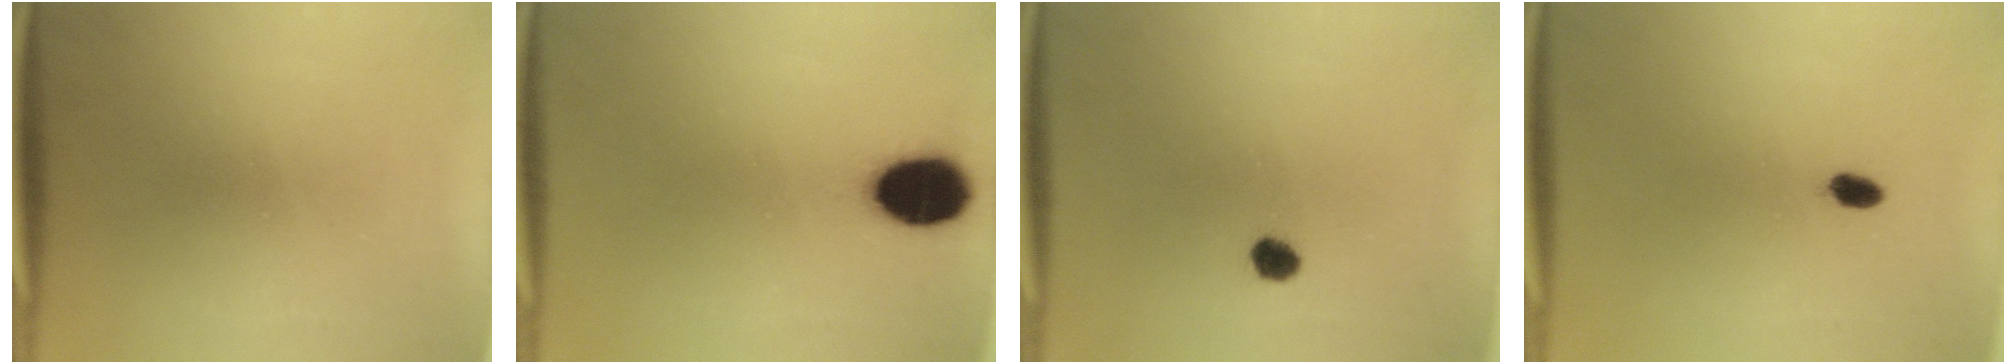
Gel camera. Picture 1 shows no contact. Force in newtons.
{"total": 14.8}
{"total": 2.5}
{"total": 2.1}